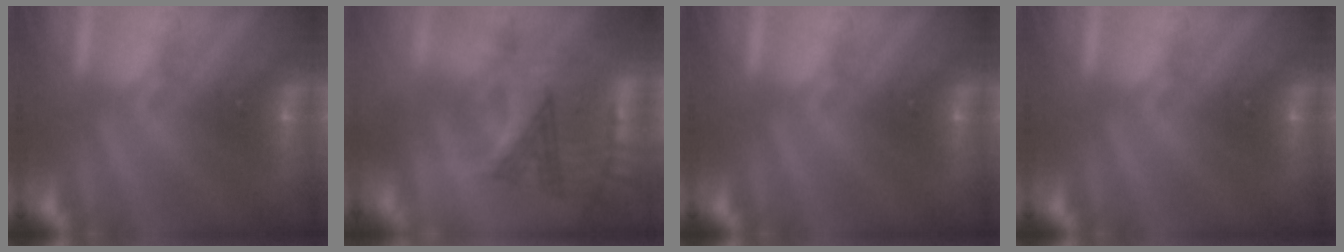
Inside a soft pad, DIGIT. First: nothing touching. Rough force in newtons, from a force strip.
{"total": 2.9}
{"total": 0.0}
{"total": 0.0}